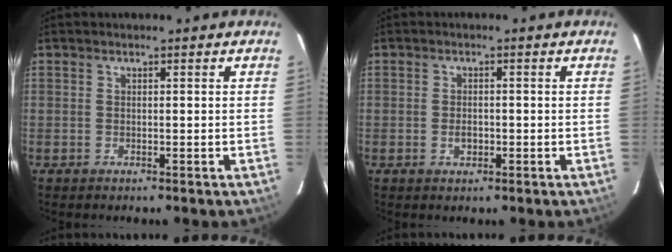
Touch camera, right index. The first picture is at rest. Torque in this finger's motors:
{"motor_torque": [-0.01, 0.00, 0.17, 0.00]}